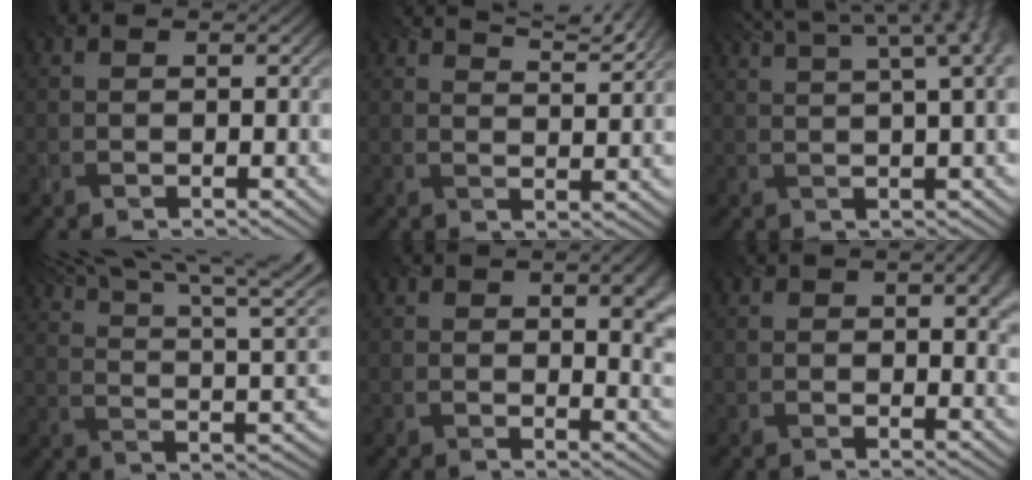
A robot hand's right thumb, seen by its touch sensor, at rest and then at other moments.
{"total": 5.9, "force": [5.1, 0.8, 2.8], "torque": [-0.056, 0.004, 0.084]}
{"total": 12.1, "force": [7.6, 3.1, 8.9], "torque": [-0.138, 0.040, 0.087]}
{"total": 18.6, "force": [13.8, 4.6, 11.6], "torque": [-0.176, 0.023, 0.183]}
{"total": 6.9, "force": [1.9, 4.1, 5.2], "torque": [-0.070, -0.022, 0.042]}
{"total": 4.3, "force": [1.4, 2.7, 3.1], "torque": [-0.043, -0.012, 0.026]}